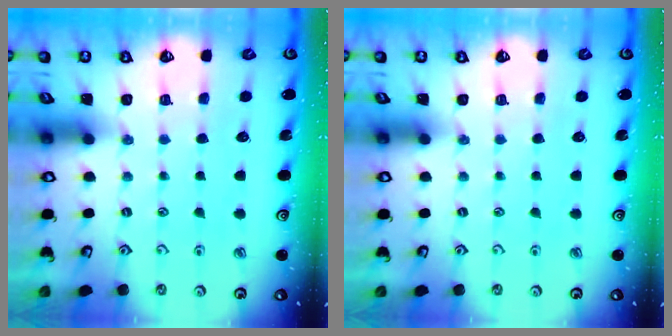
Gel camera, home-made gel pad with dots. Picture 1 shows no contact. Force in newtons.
{"total": 0.0}